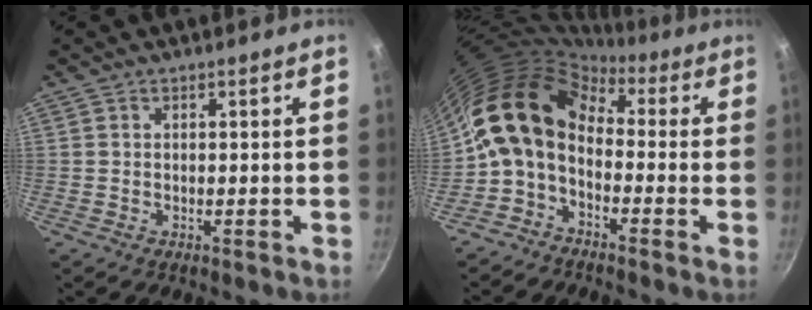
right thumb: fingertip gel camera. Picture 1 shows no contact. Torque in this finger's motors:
{"motor_torque": [1.35, 3.65, 1.44, -1.33, 0.58]}